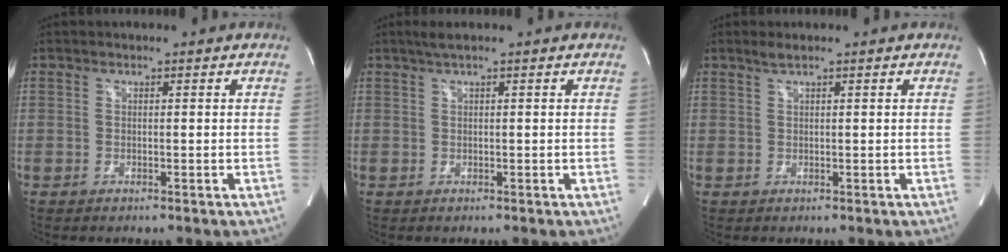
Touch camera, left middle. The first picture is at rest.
{"total": 1.9, "force": [1.3, -0.2, 1.4], "torque": [-0.032, 0.014, 0.025]}
{"total": 1.3, "force": [1.0, -0.1, 0.8], "torque": [-0.022, 0.005, 0.022]}